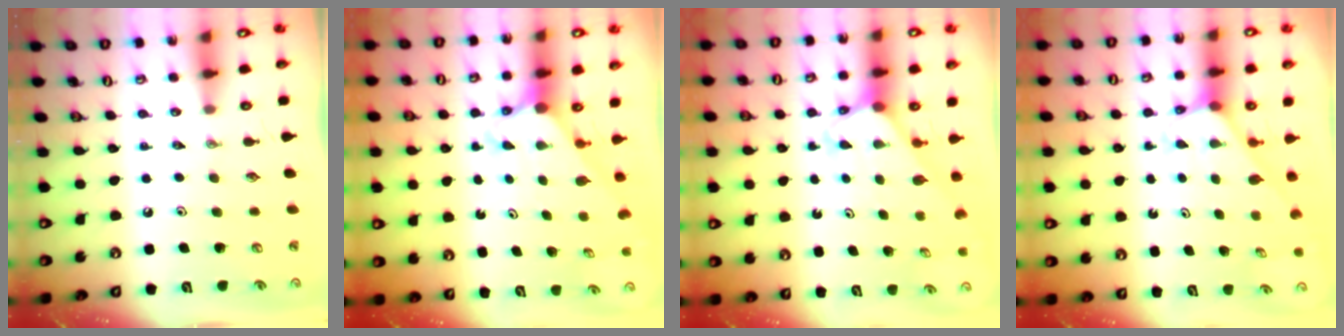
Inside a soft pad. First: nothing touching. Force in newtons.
{"total": 2.5, "press": 2.5, "slide": 0.2}
{"total": 2.7, "press": 2.7, "slide": 0.2}
{"total": 3.6, "press": 3.6, "slide": 0.3}